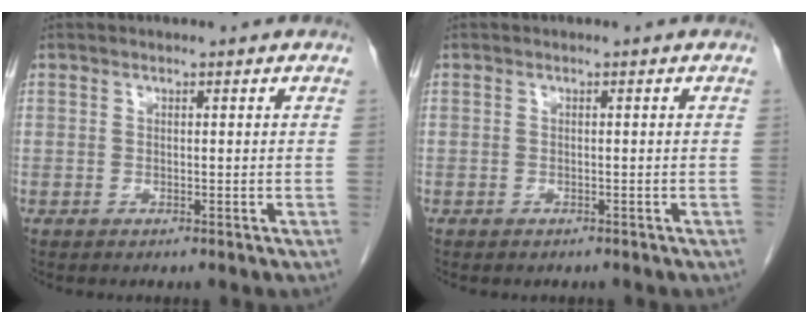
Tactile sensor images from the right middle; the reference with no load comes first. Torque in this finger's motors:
{"motor_torque": [0.07, -0.06, -0.03, 0.03]}